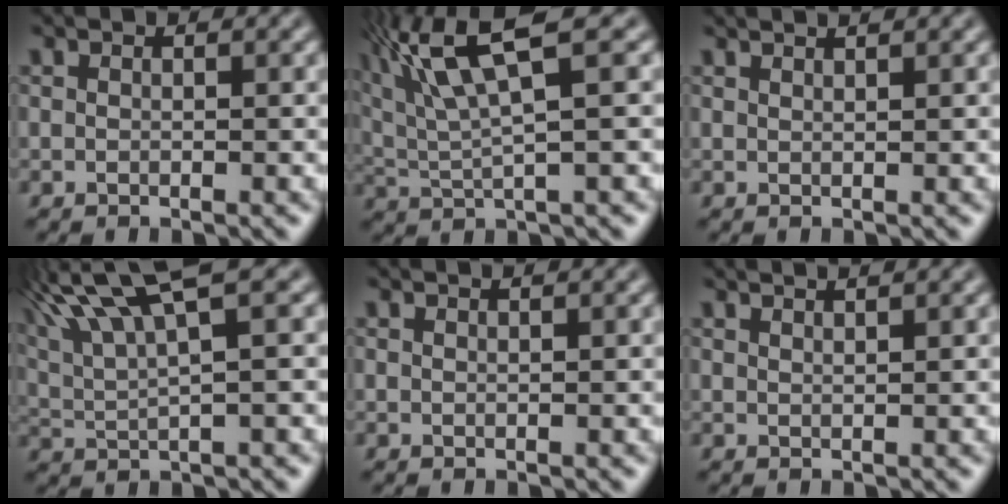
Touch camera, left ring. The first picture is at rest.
{"total": 6.9, "force": [3.4, 1.4, 5.9], "torque": [-0.133, 0.020, 0.075]}
{"total": 1.9, "force": [1.6, 0.6, 1.0], "torque": [-0.005, 0.024, 0.004]}
{"total": 7.8, "force": [4.3, 1.6, 6.3], "torque": [-0.134, 0.027, 0.092]}
{"total": 0.9, "force": [0.8, 0.3, 0.5], "torque": [0.001, 0.011, -0.001]}
{"total": 2.3, "force": [1.9, 0.6, 1.1], "torque": [-0.006, 0.027, 0.009]}